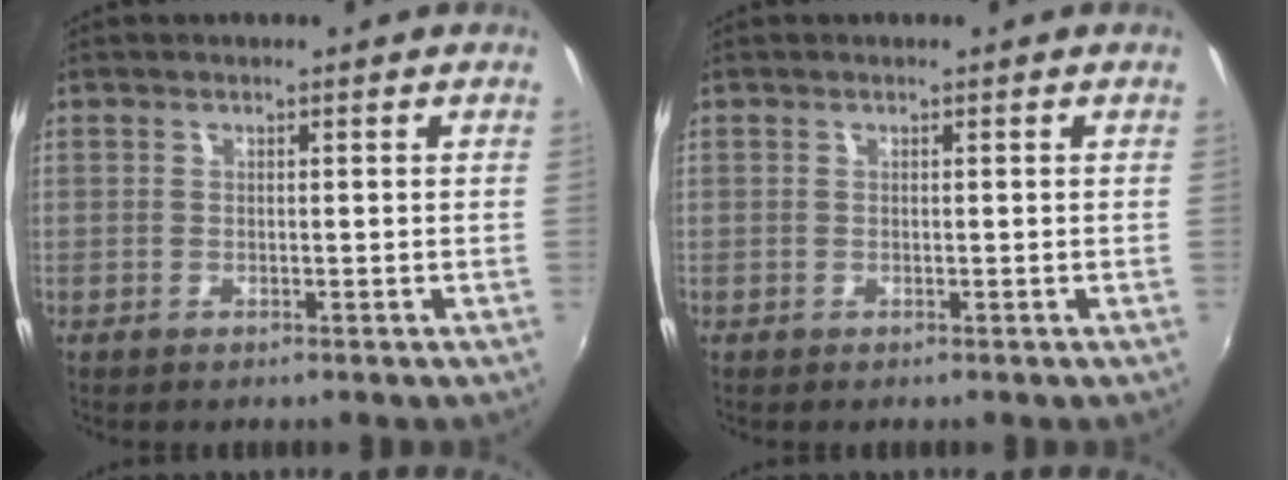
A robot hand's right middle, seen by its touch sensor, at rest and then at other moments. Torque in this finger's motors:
{"motor_torque": [0.08, -0.08, 0.01, 0.00]}